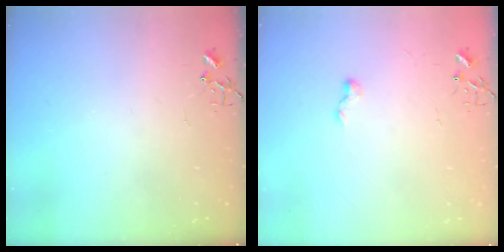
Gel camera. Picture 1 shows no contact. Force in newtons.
{"total": 6.1, "press": 6.0, "slide": 0.7}